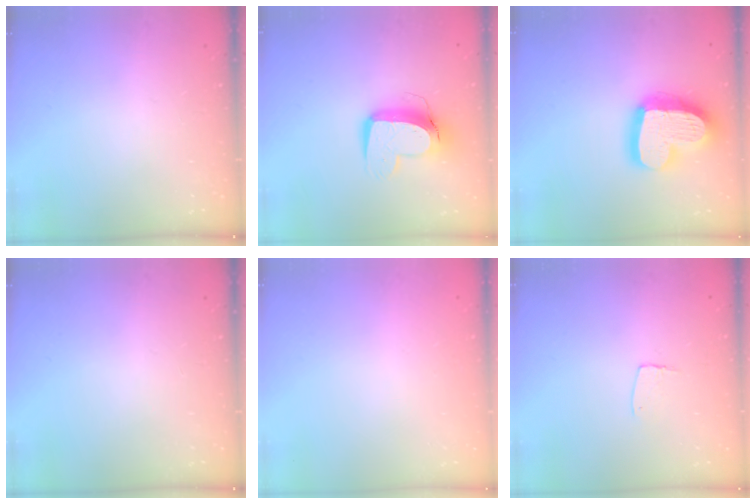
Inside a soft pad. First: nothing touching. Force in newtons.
{"total": 11.3, "press": 11.2, "slide": 1.1}
{"total": 21.5, "press": 21.4, "slide": 2.1}
{"total": 0.0}
{"total": 0.0}
{"total": 5.1, "press": 5.1, "slide": 0.4}